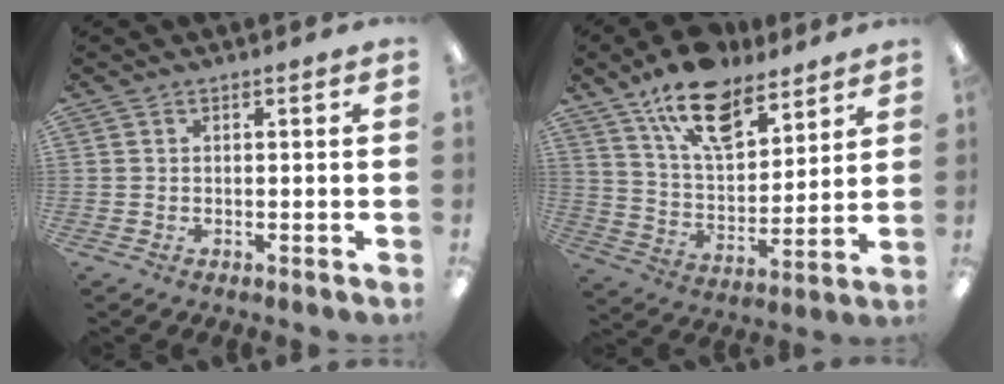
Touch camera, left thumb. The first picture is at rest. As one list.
[{"total": 16.2, "force": [11.6, 7.6, 8.4], "torque": [-0.139, -0.057, 0.206]}]